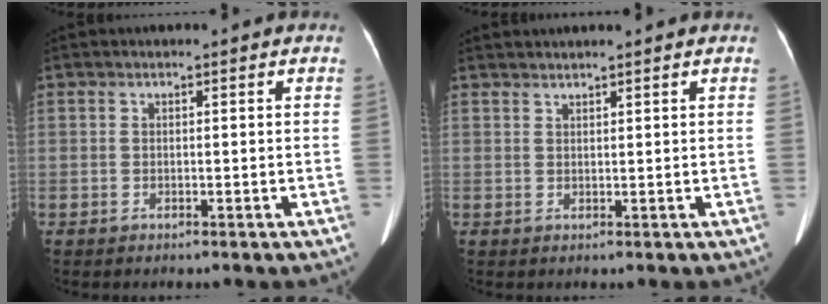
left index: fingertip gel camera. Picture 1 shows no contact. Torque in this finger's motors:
{"motor_torque": [-0.67, 0.12, -0.19, -0.01]}